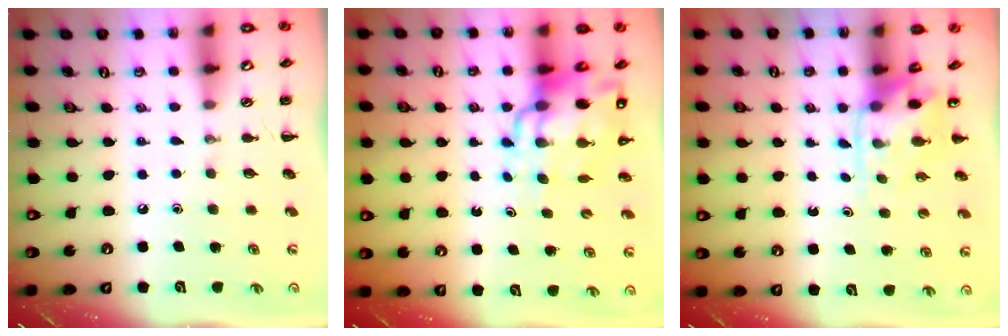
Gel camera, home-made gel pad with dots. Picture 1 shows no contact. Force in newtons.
{"total": 12.2, "press": 11.6, "slide": 3.5}
{"total": 4.2, "press": 4.0, "slide": 1.0}